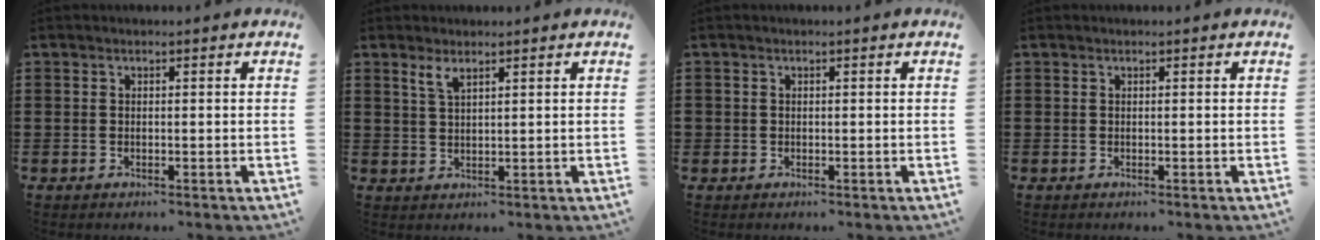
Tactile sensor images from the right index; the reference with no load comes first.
{"total": 2.2, "force": [1.6, 0.5, 1.5], "torque": [-0.033, 0.000, 0.028]}
{"total": 0.6, "force": [-0.1, 0.5, 0.1], "torque": [-0.003, 0.003, -0.004]}
{"total": 0.0}